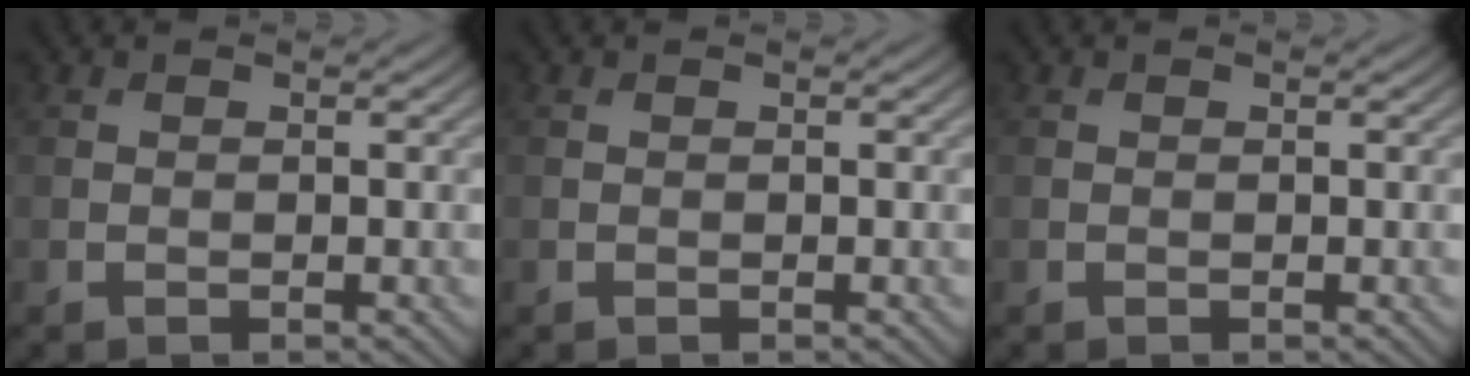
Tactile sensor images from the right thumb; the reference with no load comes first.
{"total": 0.0}
{"total": 0.0}